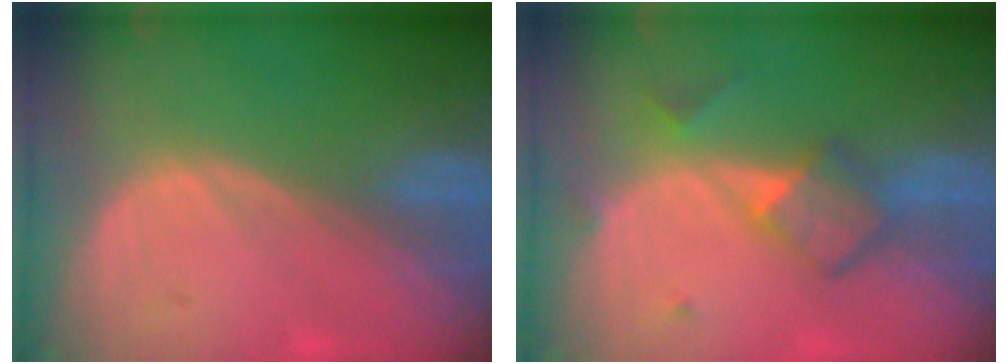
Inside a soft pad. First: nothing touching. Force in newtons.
{"total": 5.1, "press": 5.1, "slide": 0.4}